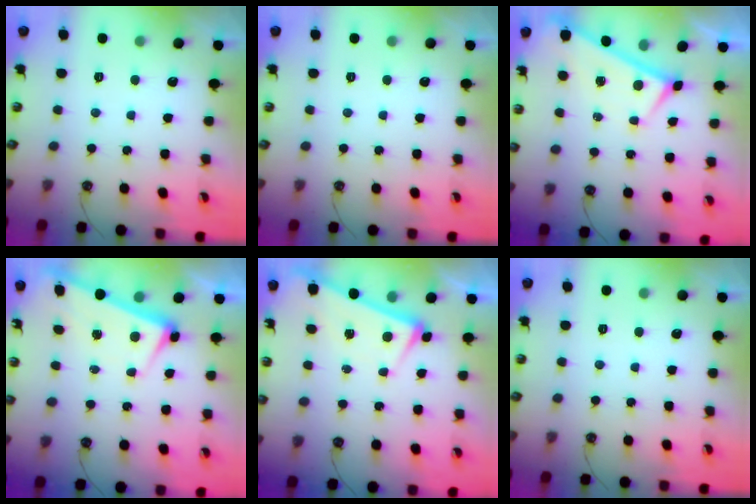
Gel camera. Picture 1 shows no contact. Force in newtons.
{"total": 0.0}
{"total": 0.0}
{"total": 2.5, "press": 2.4, "slide": 0.6}
{"total": 1.6, "press": 1.5, "slide": 0.5}
{"total": 0.0}